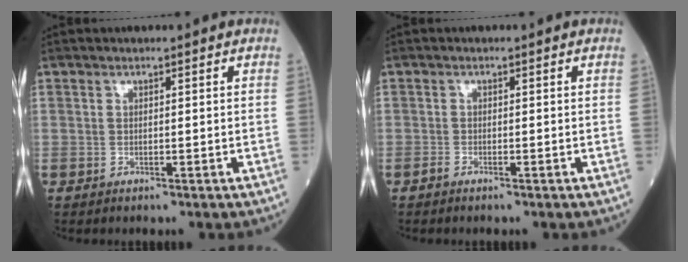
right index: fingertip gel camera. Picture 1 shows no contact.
{"total": 0.9, "force": [-0.7, 0.0, 0.6], "torque": [-0.016, -0.002, -0.010]}